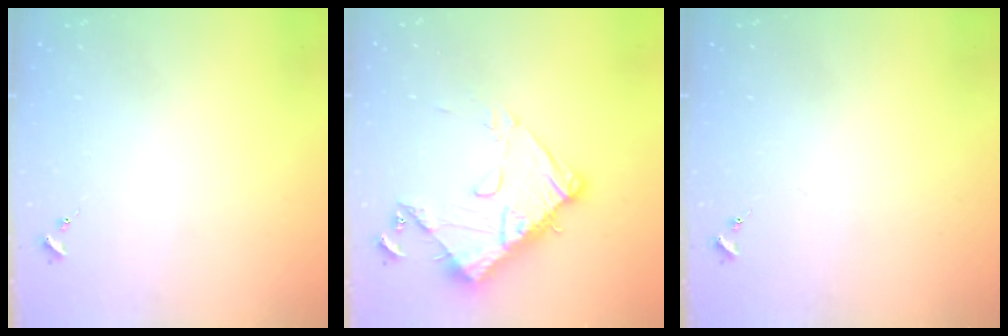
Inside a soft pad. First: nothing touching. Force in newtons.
{"total": 13.0, "press": 13.0, "slide": 1.3}
{"total": 0.0}